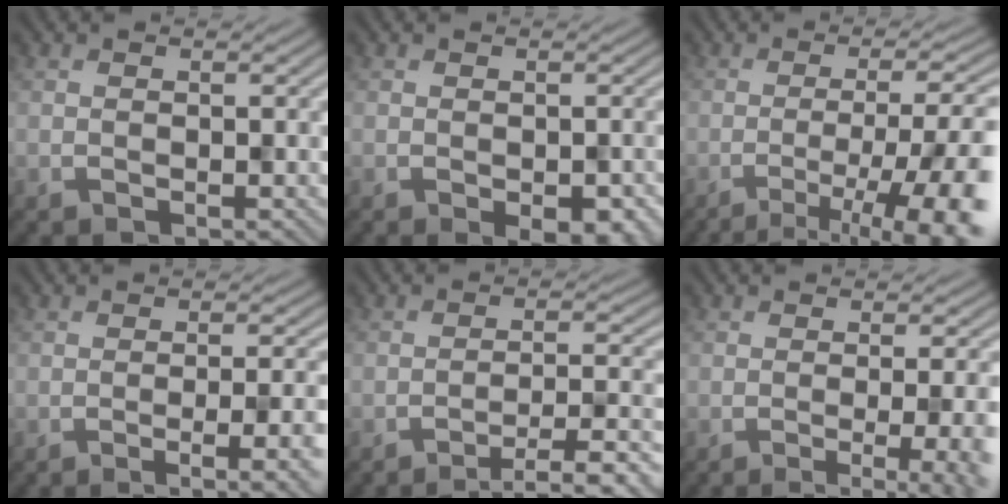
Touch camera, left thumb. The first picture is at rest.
{"total": 4.9, "force": [-2.5, 2.5, 3.4], "torque": [-0.023, 0.001, -0.009]}
{"total": 12.4, "force": [-5.6, 3.2, 10.6], "torque": [-0.126, 0.004, -0.074]}
{"total": 7.1, "force": [-3.0, 1.7, 6.2], "torque": [-0.075, 0.000, -0.034]}
{"total": 6.3, "force": [-4.6, 1.0, 4.1], "torque": [-0.068, 0.012, -0.064]}
{"total": 11.0, "force": [-3.2, 4.2, 9.7], "torque": [-0.074, 0.007, -0.030]}